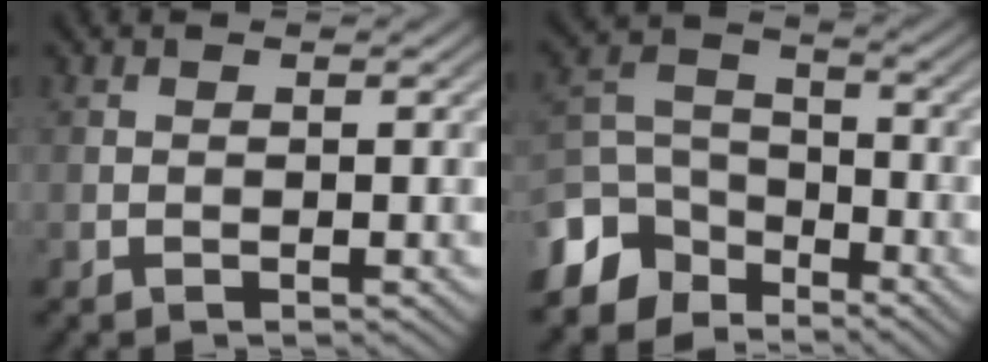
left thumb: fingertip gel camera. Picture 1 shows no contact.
{"total": 8.8, "force": [-6.2, 5.2, 3.4], "torque": [-0.082, -0.008, -0.143]}